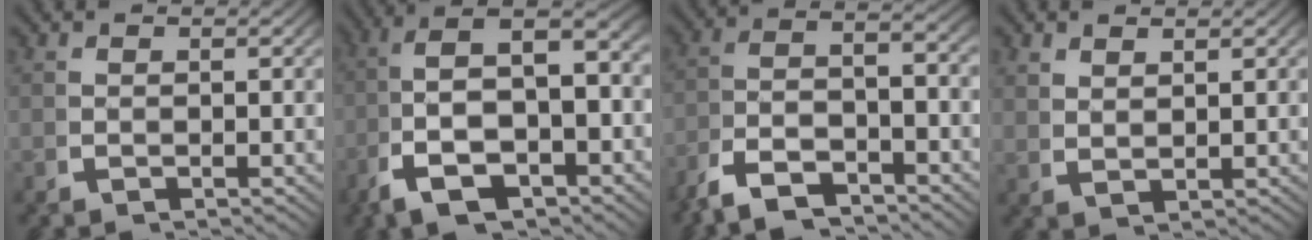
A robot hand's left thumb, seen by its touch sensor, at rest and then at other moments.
{"total": 10.8, "force": [-1.0, 6.6, 8.5], "torque": [-0.168, -0.023, -0.008]}
{"total": 6.8, "force": [-3.0, 3.6, 4.9], "torque": [-0.090, -0.011, -0.053]}
{"total": 1.8, "force": [1.7, -0.1, 0.6], "torque": [-0.010, 0.003, 0.043]}